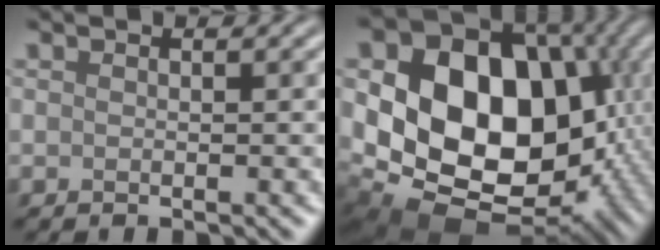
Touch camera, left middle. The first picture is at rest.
{"total": 19.2, "force": [0.3, 14.6, 12.5], "torque": [-0.212, -0.022, 0.018]}